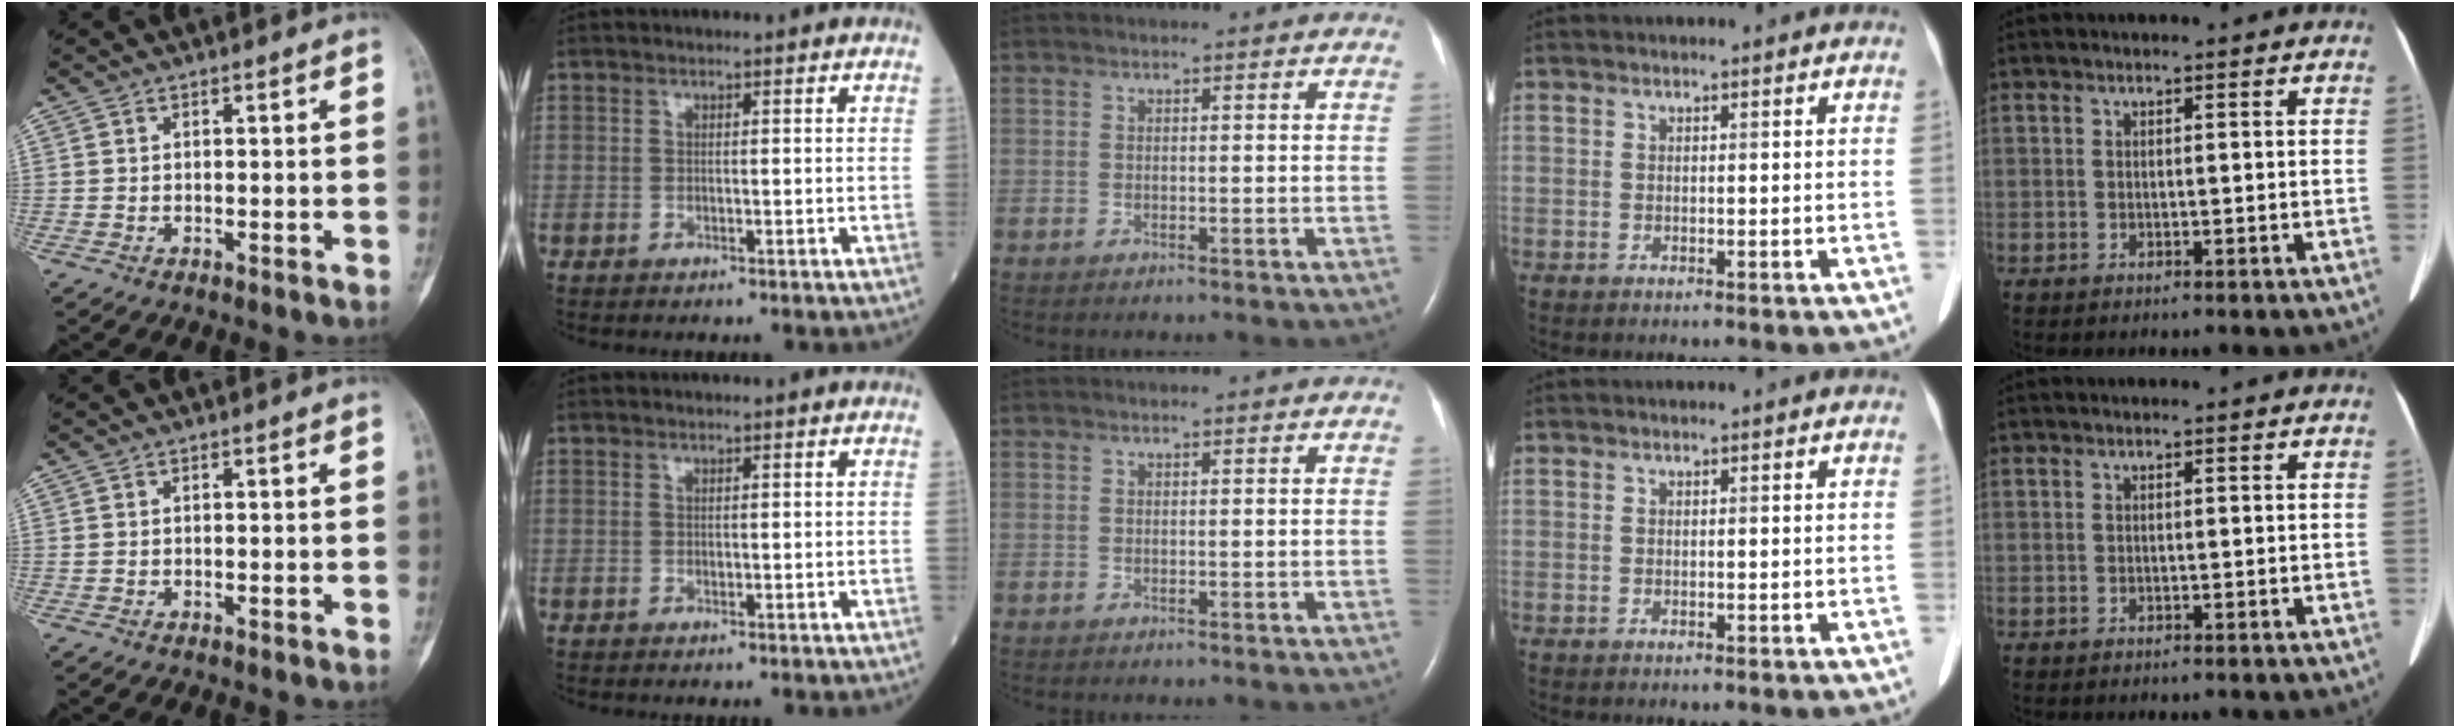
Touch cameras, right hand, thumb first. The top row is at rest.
{}